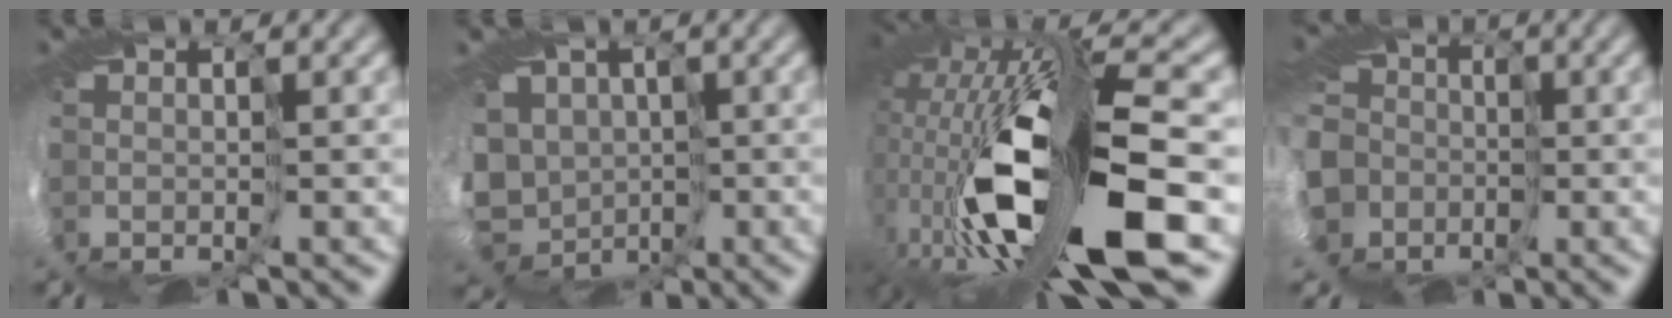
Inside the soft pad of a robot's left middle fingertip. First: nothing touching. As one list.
[{"total": 9.9, "force": [-1.9, 9.2, 3.1], "torque": [-0.096, -0.022, -0.041]}, {"total": 15.1, "force": [-3.0, 6.1, 13.5], "torque": [-0.275, -0.044, -0.028]}, {"total": 14.3, "force": [-5.6, 12.7, 3.5], "torque": [-0.134, -0.026, -0.107]}]